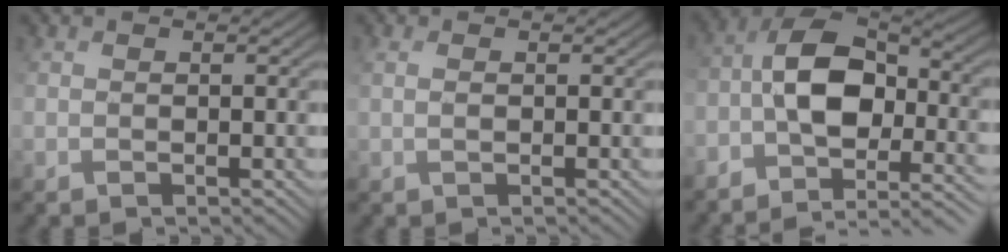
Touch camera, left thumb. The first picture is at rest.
{"total": 1.1, "force": [0.2, 0.3, 1.1], "torque": [-0.025, 0.003, 0.002]}
{"total": 11.7, "force": [-4.5, 5.9, 9.0], "torque": [-0.182, -0.005, -0.093]}